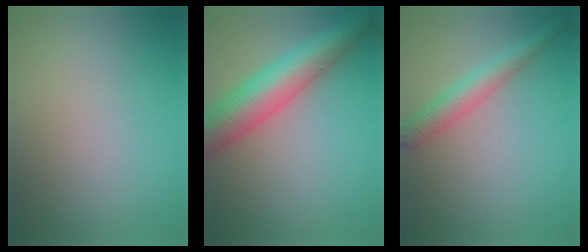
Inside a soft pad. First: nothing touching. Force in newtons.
{"total": 8.5, "press": 8.5, "slide": 0.2}
{"total": 3.5, "press": 3.5, "slide": 0.1}